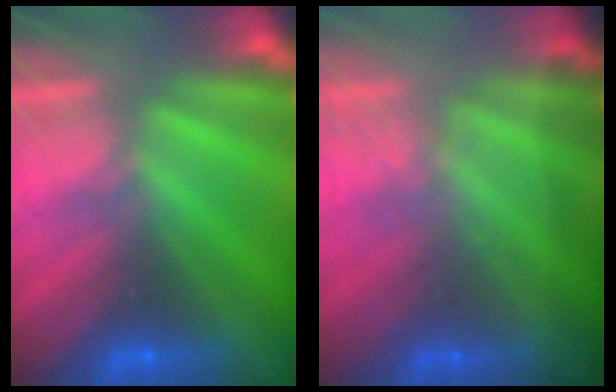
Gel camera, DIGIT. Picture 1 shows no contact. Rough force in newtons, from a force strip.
{"total": 1.5}